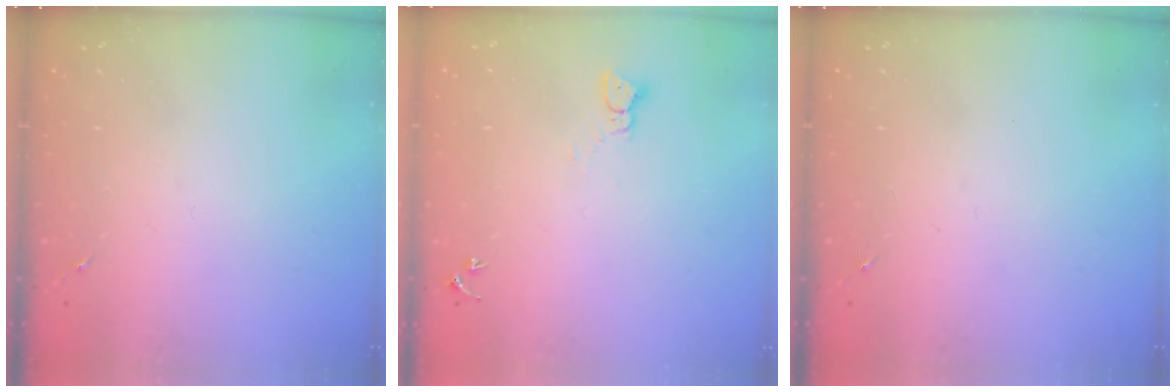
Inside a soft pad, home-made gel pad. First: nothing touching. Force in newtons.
{"total": 2.3, "press": 2.3, "slide": 0.3}
{"total": 0.0}